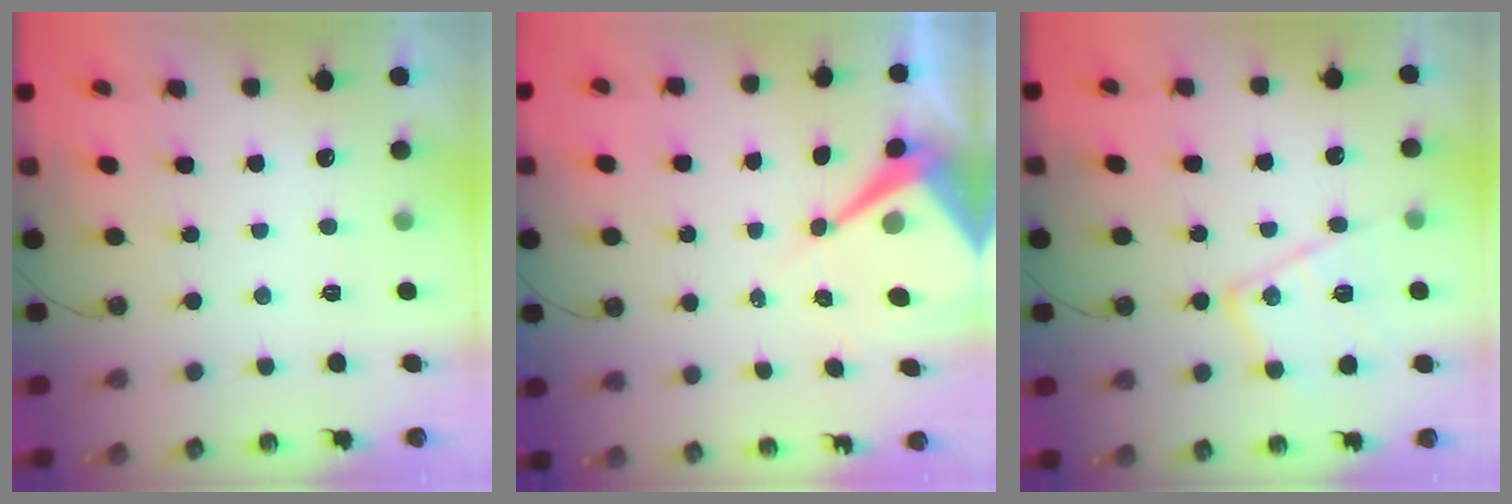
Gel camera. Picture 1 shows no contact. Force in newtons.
{"total": 9.1, "press": 9.1, "slide": 0.7}
{"total": 15.4, "press": 15.3, "slide": 1.5}